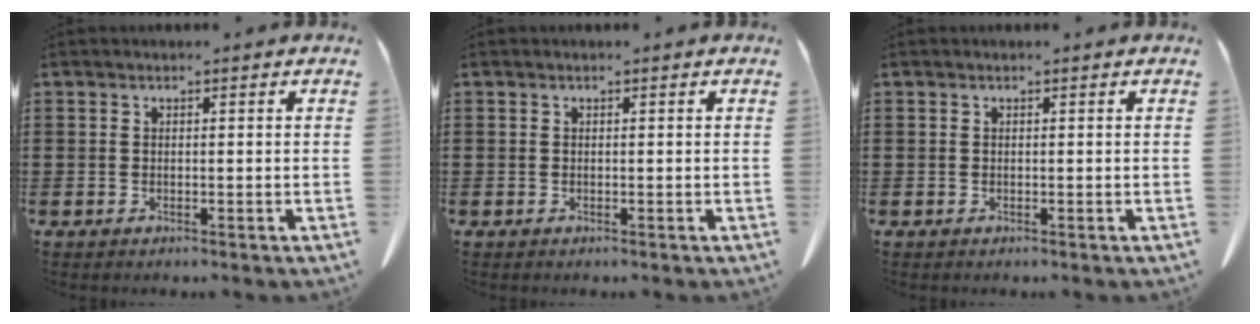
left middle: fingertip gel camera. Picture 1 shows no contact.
{"total": 0.0}
{"total": 0.0}